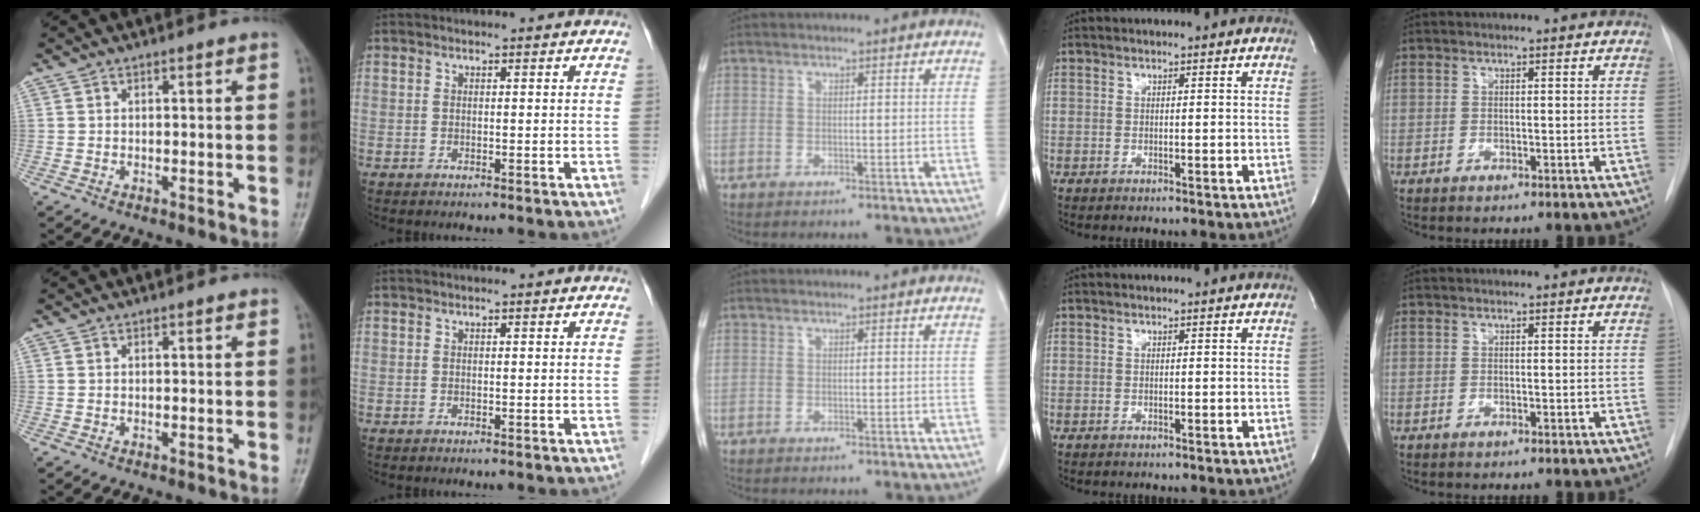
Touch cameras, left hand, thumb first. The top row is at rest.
{}